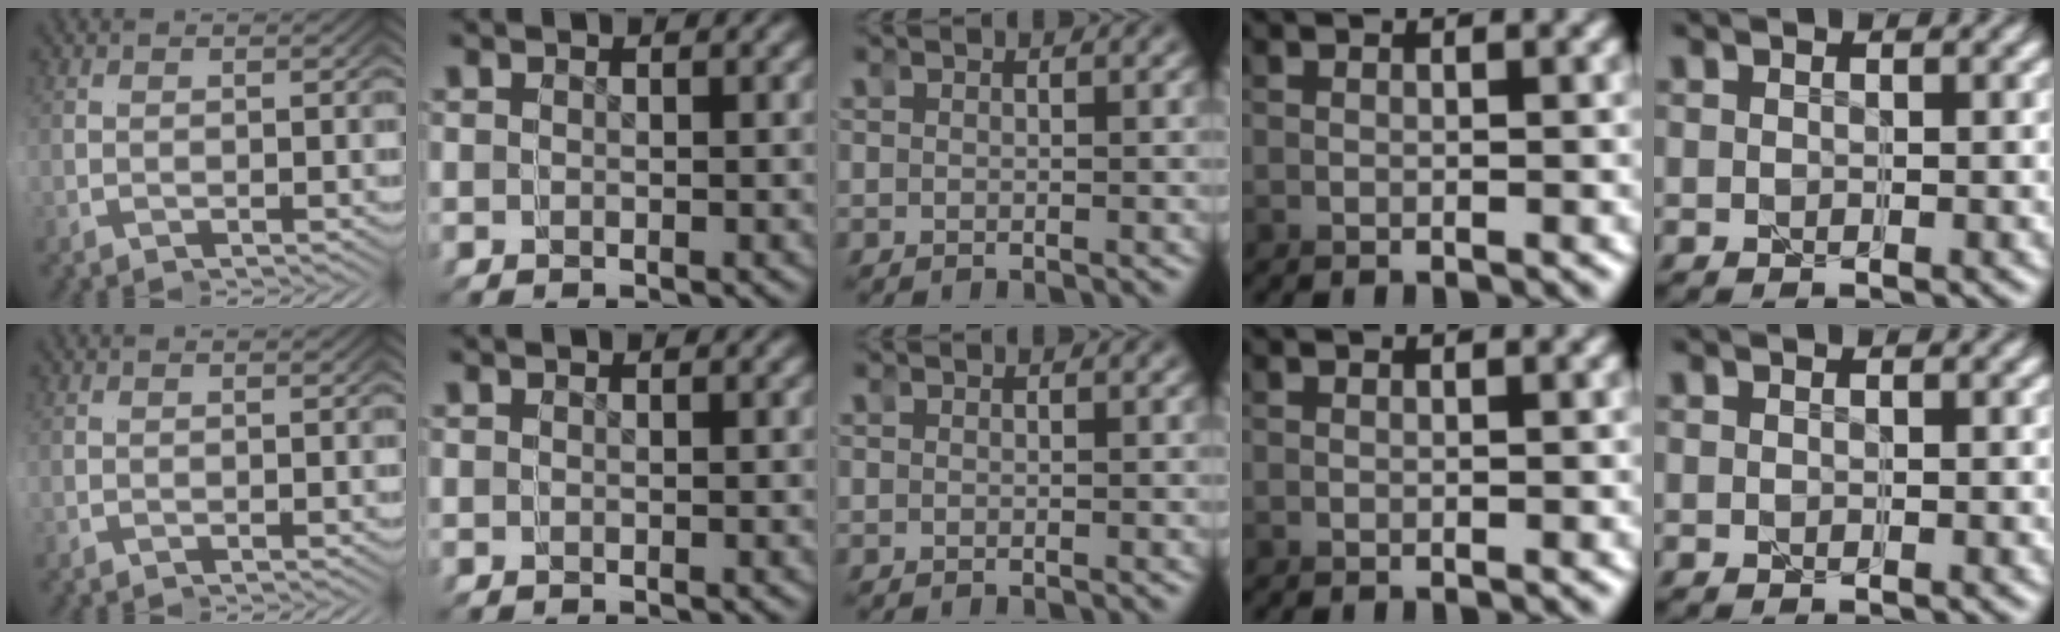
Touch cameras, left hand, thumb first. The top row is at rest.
{}